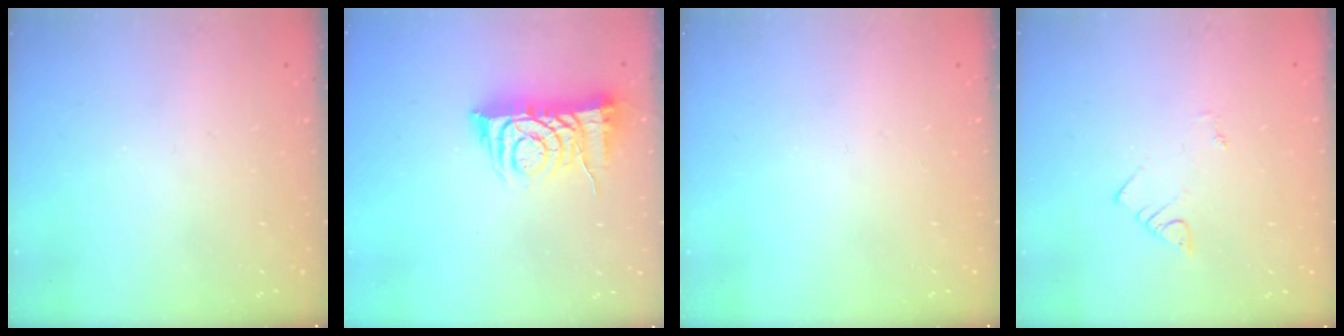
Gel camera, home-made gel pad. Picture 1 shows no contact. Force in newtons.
{"total": 8.9, "press": 8.8, "slide": 1.0}
{"total": 0.0}
{"total": 2.1, "press": 2.1, "slide": 0.3}